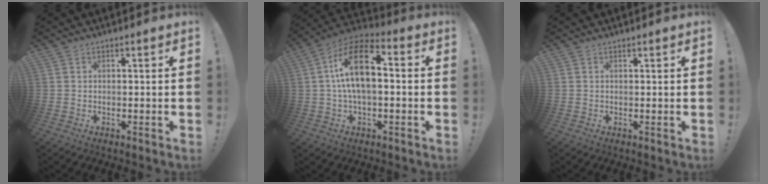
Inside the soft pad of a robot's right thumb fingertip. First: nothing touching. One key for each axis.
{"total": 16.6, "fx": 2.1, "fy": 8.5, "fz": 14.2, "tx": -0.255, "ty": 0.009, "tz": 0.033}
{"total": 0.8, "fx": 0.8, "fy": 0.0, "fz": -0.3, "tx": 0.012, "ty": -0.003, "tz": 0.013}